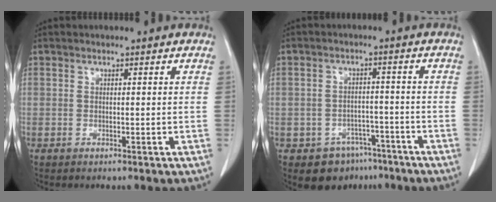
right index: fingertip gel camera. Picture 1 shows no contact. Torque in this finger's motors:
{"motor_torque": [-1.02, -0.81, -0.70, -0.21]}